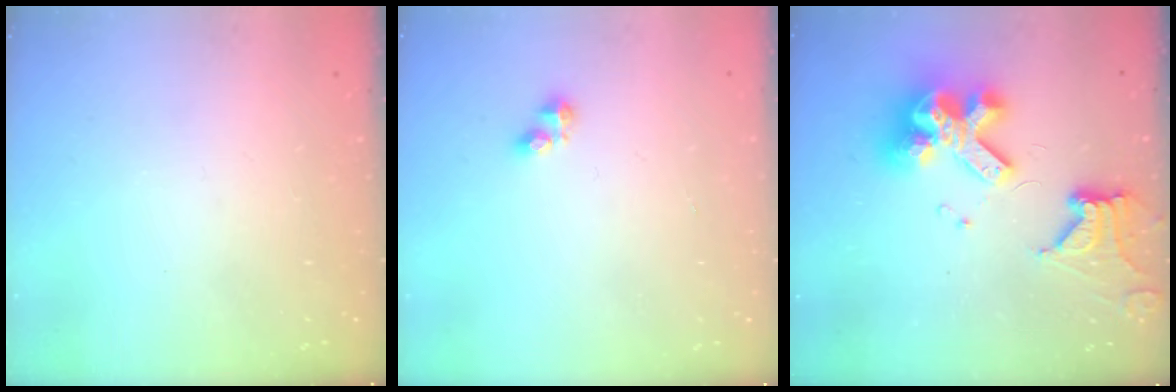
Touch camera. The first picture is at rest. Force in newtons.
{"total": 2.9, "press": 2.8, "slide": 0.4}
{"total": 17.8, "press": 17.7, "slide": 1.8}